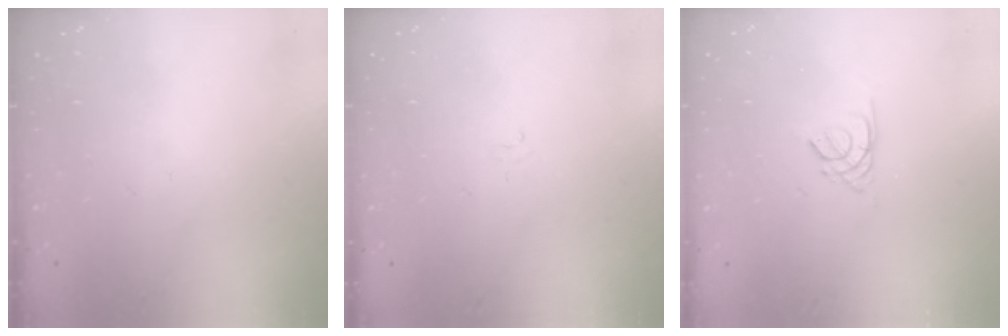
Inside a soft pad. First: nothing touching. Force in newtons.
{"total": 1.2, "press": 1.2, "slide": 0.4}
{"total": 2.6, "press": 2.6, "slide": 0.3}